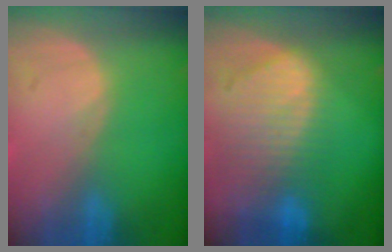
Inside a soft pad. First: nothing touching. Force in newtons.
{"total": 9.2, "press": 8.1, "slide": 4.3}